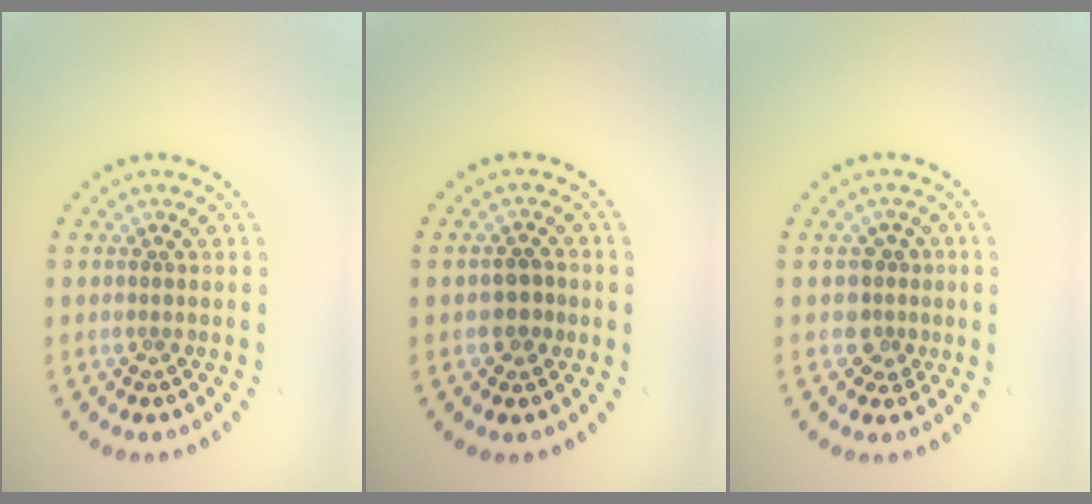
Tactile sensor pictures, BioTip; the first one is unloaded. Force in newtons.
{"total": 1.4, "press": 1.3, "slide": 0.5}
{"total": 2.2, "press": 1.7, "slide": 1.4}